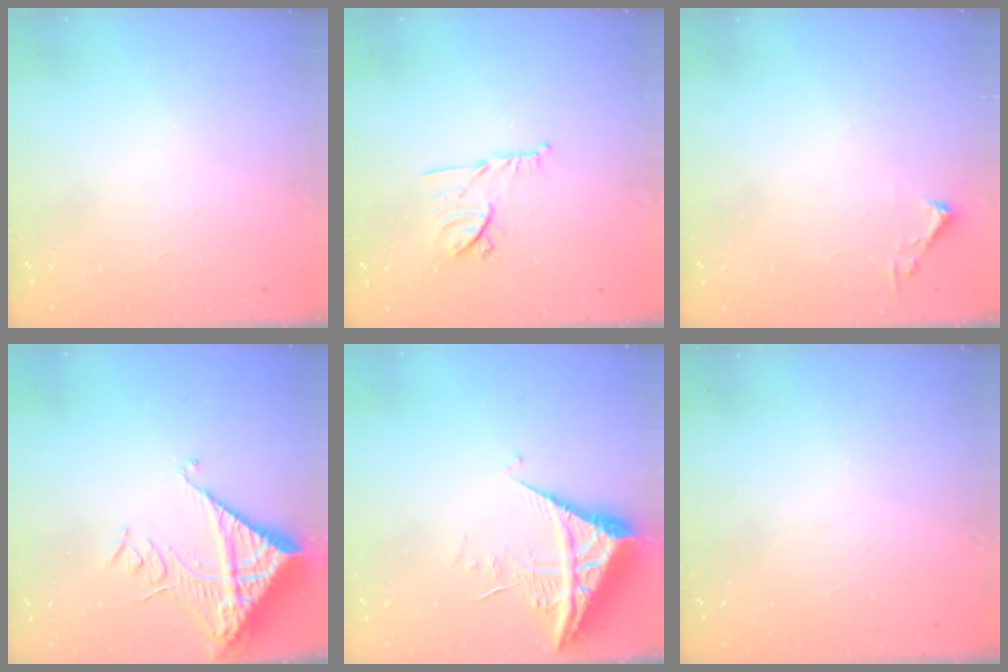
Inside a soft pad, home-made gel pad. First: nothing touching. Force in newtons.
{"total": 9.7, "press": 9.7, "slide": 0.6}
{"total": 2.4, "press": 2.4, "slide": 0.3}
{"total": 13.1, "press": 13.0, "slide": 1.7}
{"total": 7.8, "press": 7.7, "slide": 0.9}
{"total": 0.0}